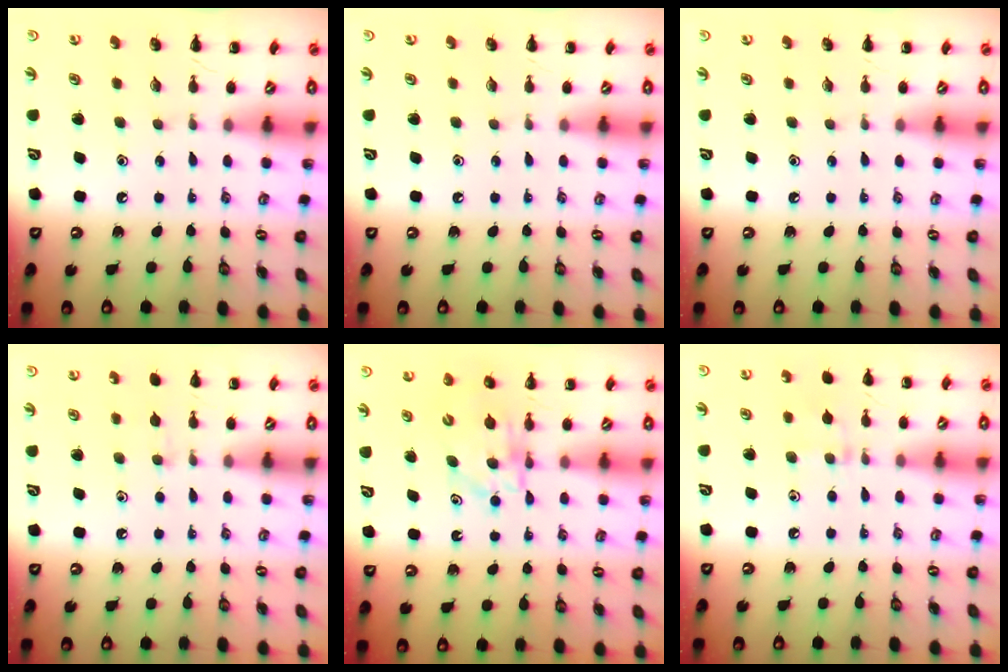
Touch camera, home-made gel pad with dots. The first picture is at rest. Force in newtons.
{"total": 0.0}
{"total": 0.0}
{"total": 4.1, "press": 3.7, "slide": 1.6}
{"total": 5.8, "press": 5.8, "slide": 0.5}
{"total": 7.3, "press": 6.8, "slide": 2.7}